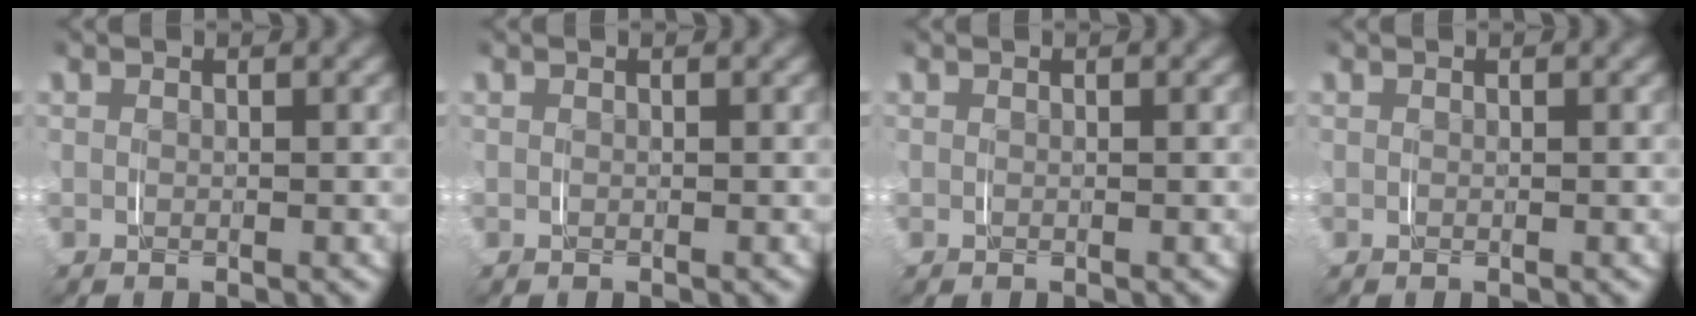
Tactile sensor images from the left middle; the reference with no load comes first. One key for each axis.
{"total": 0.0}
{"total": 0.0}
{"total": 0.0}